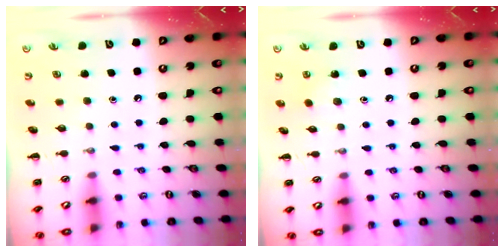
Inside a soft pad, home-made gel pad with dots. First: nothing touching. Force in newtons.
{"total": 3.0, "press": 2.9, "slide": 0.8}